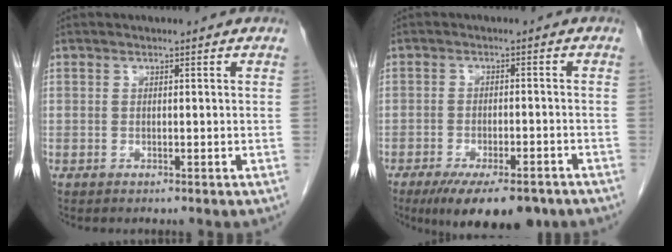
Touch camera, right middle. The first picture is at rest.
{"total": 11.7, "force": [-8.5, 3.6, 7.2], "torque": [-0.098, -0.010, -0.124]}